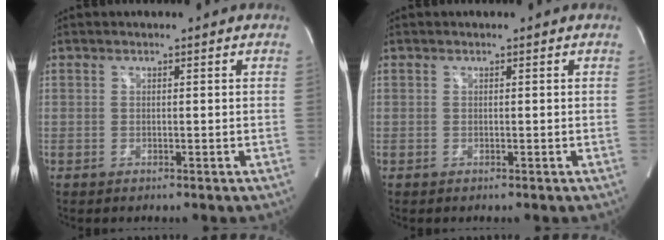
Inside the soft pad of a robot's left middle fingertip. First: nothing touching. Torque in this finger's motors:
{"motor_torque": [0.00, 0.00, 0.00, -0.01]}